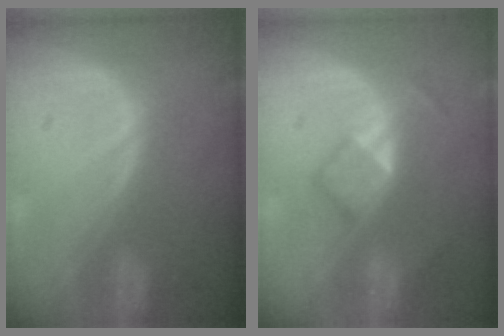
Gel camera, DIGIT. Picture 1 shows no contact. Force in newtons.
{"total": 4.3, "press": 4.3, "slide": 0.4}